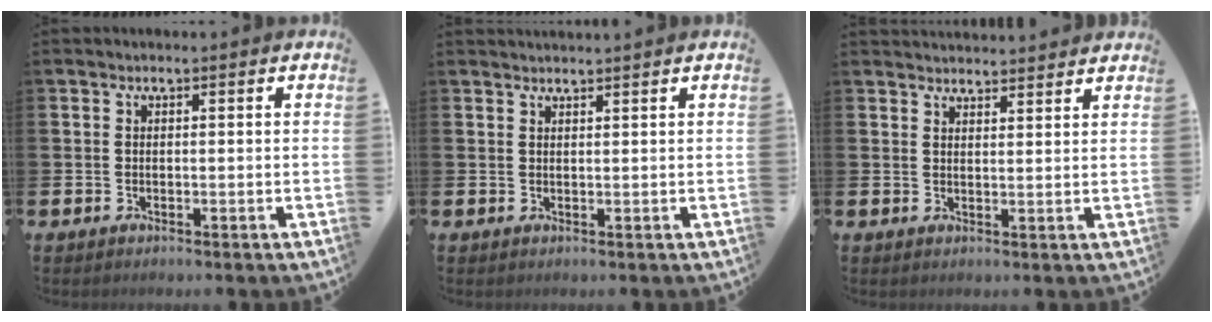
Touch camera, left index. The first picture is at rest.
{"total": 1.2, "force": [1.2, -0.2, 0.0], "torque": [0.005, -0.006, 0.021]}
{"total": 2.9, "force": [2.9, 0.2, -0.1], "torque": [0.001, -0.016, 0.053]}